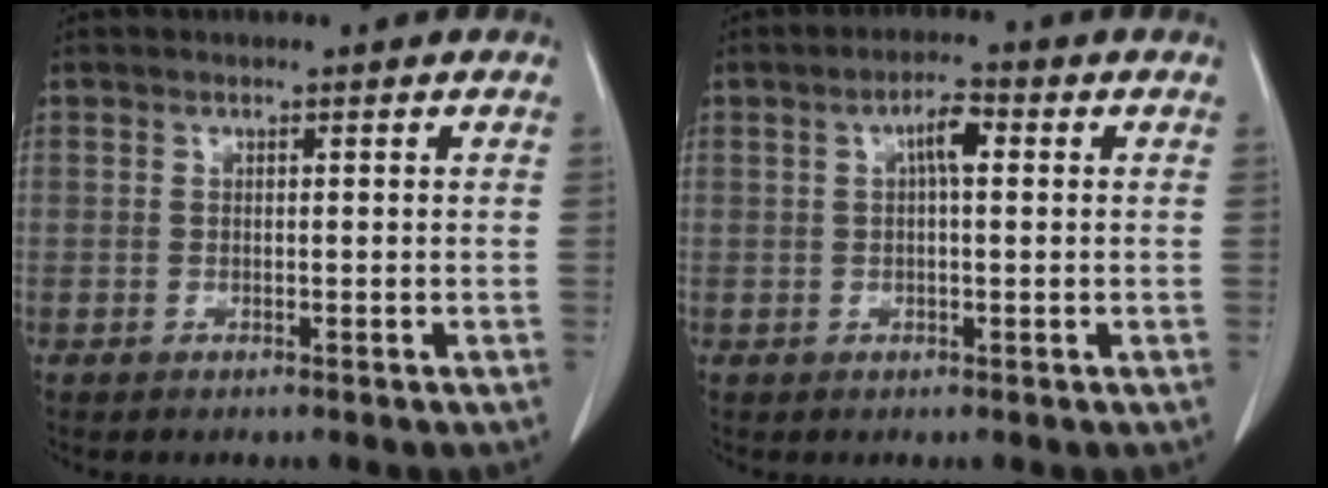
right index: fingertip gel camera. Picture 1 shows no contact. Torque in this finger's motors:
{"motor_torque": [0.40, -0.01, 0.09, 0.04]}